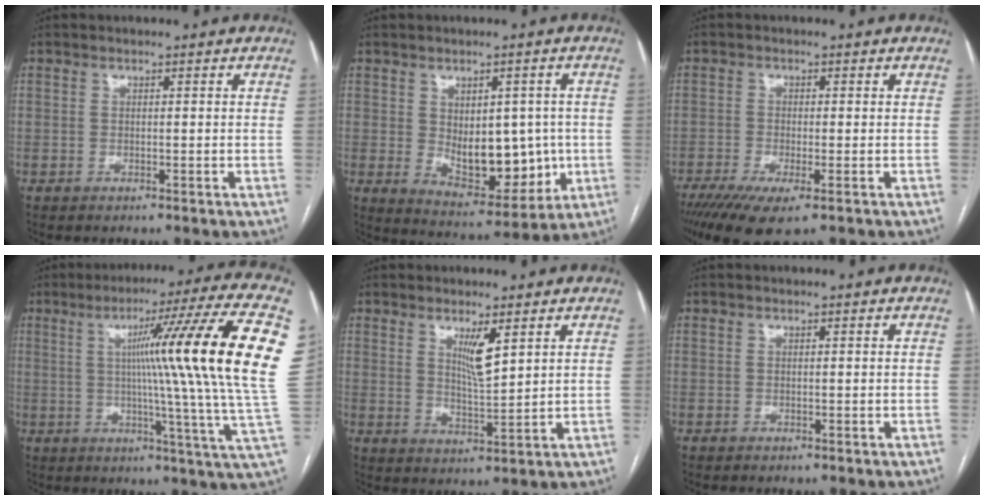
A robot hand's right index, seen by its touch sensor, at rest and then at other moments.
{"total": 11.1, "force": [-0.3, 6.2, 9.3], "torque": [-0.134, 0.000, 0.018]}
{"total": 8.4, "force": [-5.3, 1.7, 6.2], "torque": [-0.100, -0.021, -0.088]}
{"total": 23.3, "force": [5.0, -2.4, 22.6], "torque": [-0.250, 0.013, 0.061]}
{"total": 4.8, "force": [2.4, 0.6, 4.1], "torque": [-0.075, -0.013, 0.047]}
{"total": 0.0}